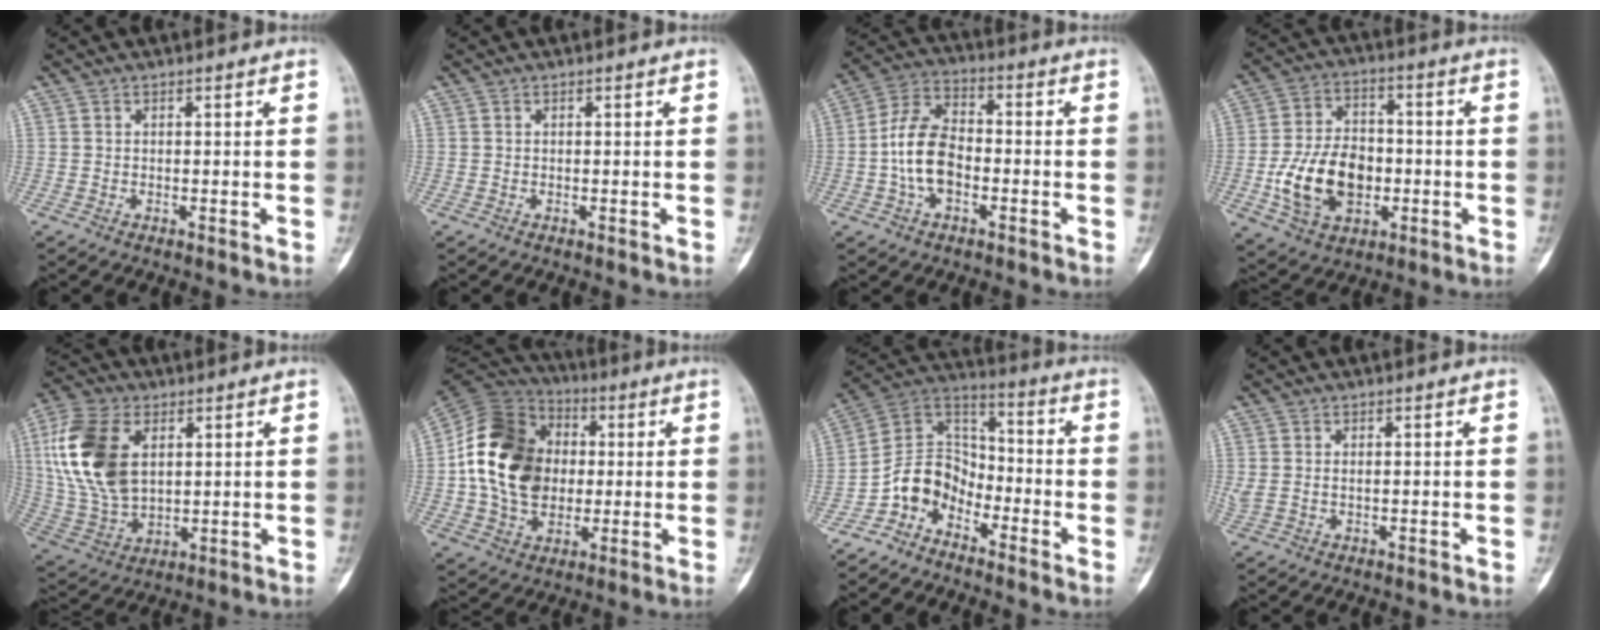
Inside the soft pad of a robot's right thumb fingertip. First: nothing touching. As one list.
[{"total": 0.0}, {"total": 11.2, "force": [-2.2, 6.9, 8.5], "torque": [-0.157, 0.032, -0.050]}, {"total": 15.1, "force": [-3.0, 10.5, 10.4], "torque": [-0.165, 0.019, -0.046]}, {"total": 17.7, "force": [4.6, 10.8, 13.2], "torque": [-0.272, -0.008, 0.095]}, {"total": 20.6, "force": [0.9, 15.5, 13.5], "torque": [-0.232, 0.017, 0.017]}, {"total": 10.2, "force": [-6.3, 7.1, 3.8], "torque": [-0.049, 0.081, -0.140]}, {"total": 2.0, "force": [0.4, 1.1, 1.6], "torque": [-0.054, 0.010, 0.017]}]